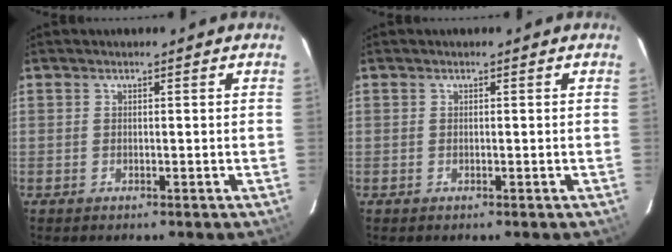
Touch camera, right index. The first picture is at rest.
{"total": 0.0}